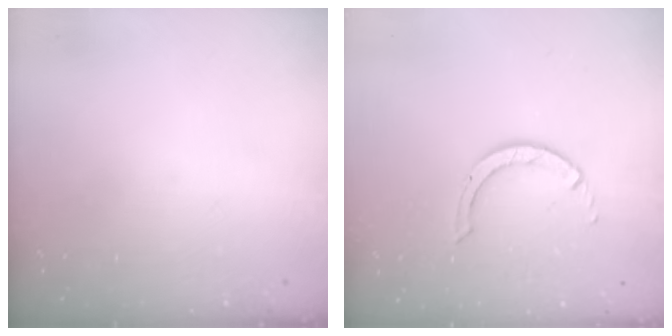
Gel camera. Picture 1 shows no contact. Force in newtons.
{"total": 3.5, "press": 3.5, "slide": 0.5}